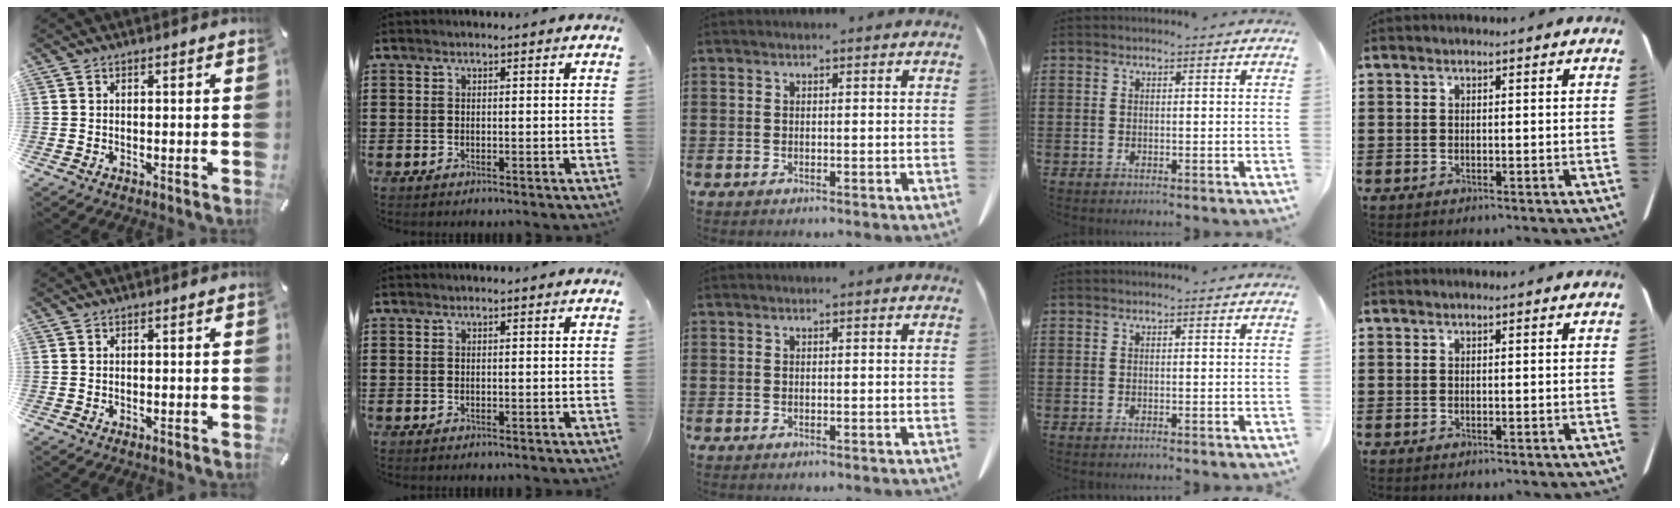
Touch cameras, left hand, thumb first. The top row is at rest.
{}